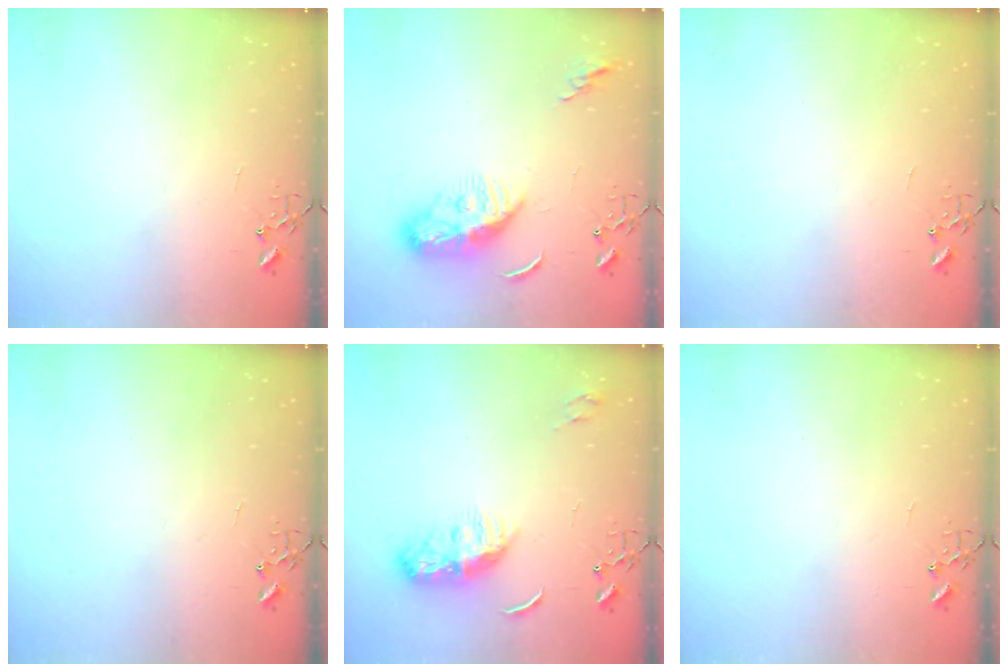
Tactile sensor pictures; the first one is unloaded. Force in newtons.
{"total": 9.4, "press": 9.4, "slide": 1.0}
{"total": 0.0}
{"total": 0.0}
{"total": 9.4, "press": 9.4, "slide": 0.4}
{"total": 0.0}